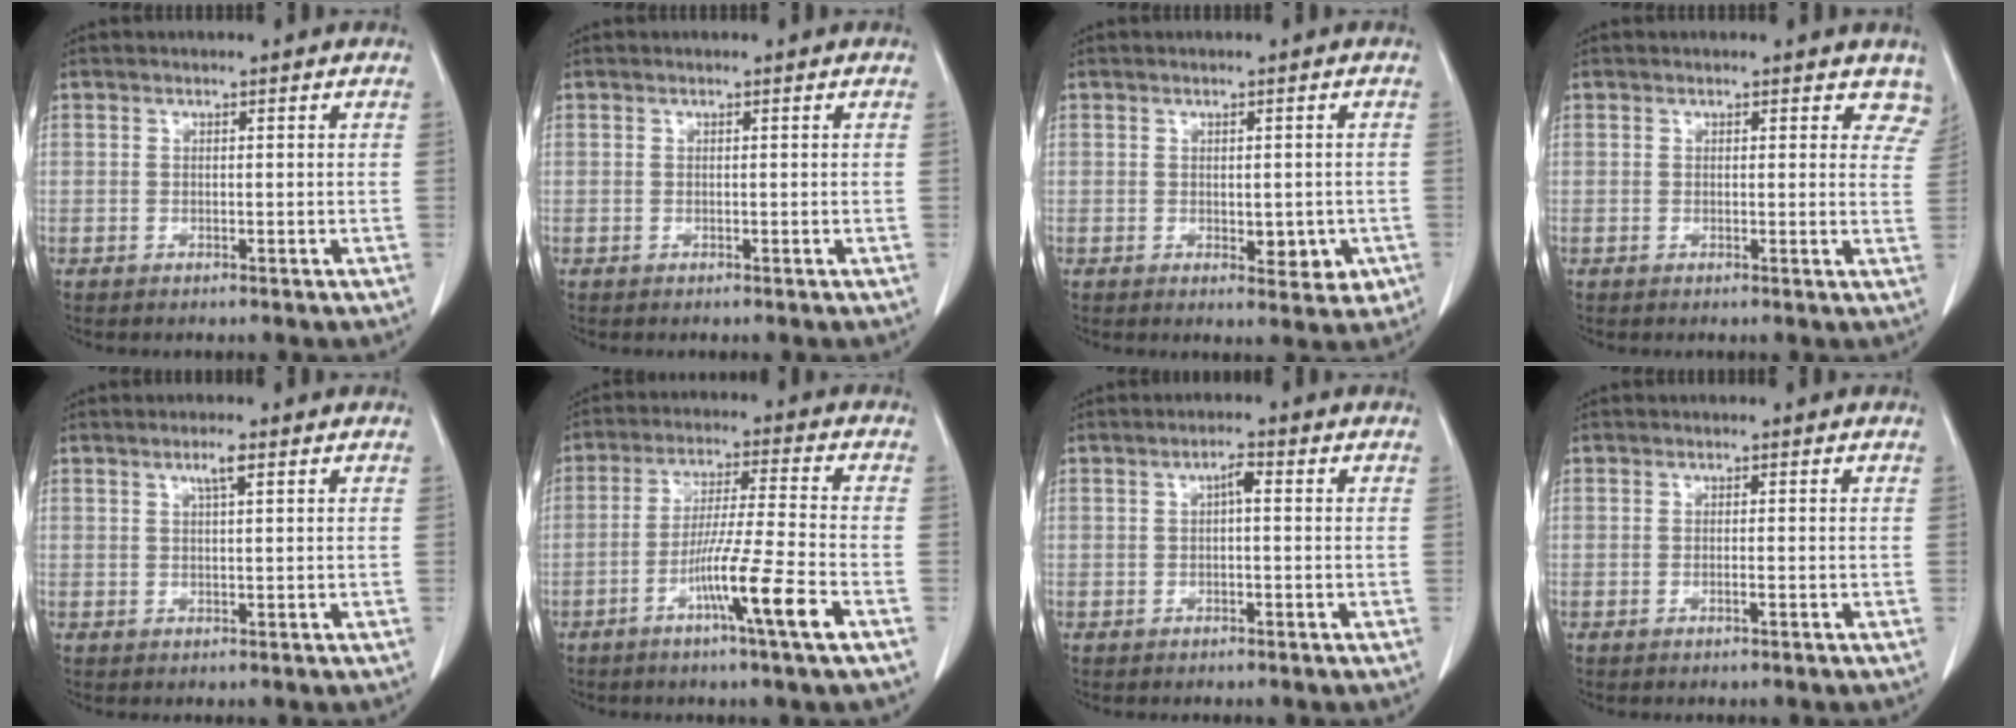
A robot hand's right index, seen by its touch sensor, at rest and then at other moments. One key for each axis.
{"total": 0.0}
{"total": 4.5, "fx": -1.0, "fy": 2.4, "fz": 3.6, "tx": -0.027, "ty": -0.001, "tz": -0.001}
{"total": 4.8, "fx": 4.3, "fy": 2.2, "fz": 0.8, "tx": 0.026, "ty": -0.012, "tz": 0.019}
{"total": 2.1, "fx": 1.0, "fy": 0.1, "fz": 1.8, "tx": -0.035, "ty": 0.001, "tz": 0.018}
{"total": 10.5, "fx": -4.8, "fy": -1.4, "fz": 9.3, "tx": -0.161, "ty": -0.014, "tz": -0.088}
{"total": 1.8, "fx": 0.2, "fy": 0.5, "fz": 1.8, "tx": -0.031, "ty": 0.005, "tz": 0.003}
{"total": 0.6, "fx": -0.2, "fy": -0.1, "fz": 0.6, "tx": -0.008, "ty": 0.002, "tz": 0.000}